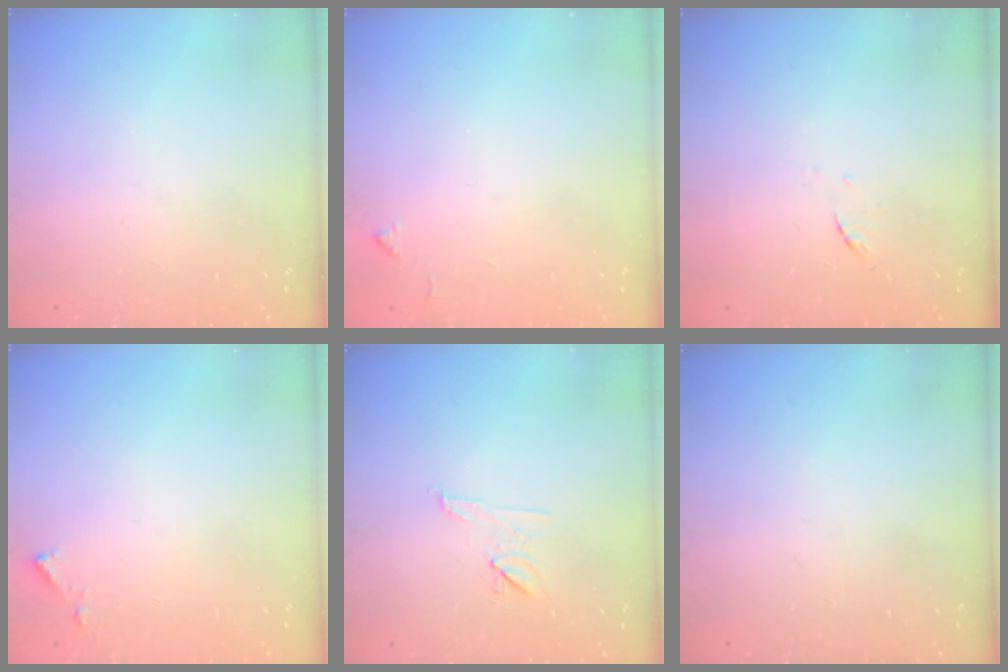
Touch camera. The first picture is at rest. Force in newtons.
{"total": 3.7, "press": 3.7, "slide": 0.5}
{"total": 4.8, "press": 4.7, "slide": 1.0}
{"total": 5.3, "press": 5.2, "slide": 0.5}
{"total": 7.0, "press": 6.9, "slide": 0.9}
{"total": 0.0}